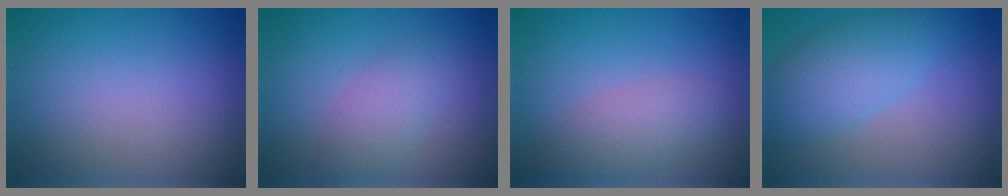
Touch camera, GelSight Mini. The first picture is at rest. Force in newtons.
{"total": 3.0, "press": 3.0, "slide": 0.1}
{"total": 3.2, "press": 3.2, "slide": 0.1}
{"total": 4.8, "press": 4.8, "slide": 0.0}